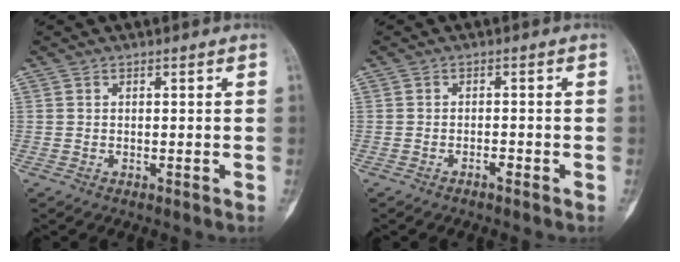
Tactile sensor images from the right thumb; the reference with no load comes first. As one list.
[{"total": 1.1, "force": [-0.8, 0.3, 0.6], "torque": [-0.011, 0.008, -0.014]}]